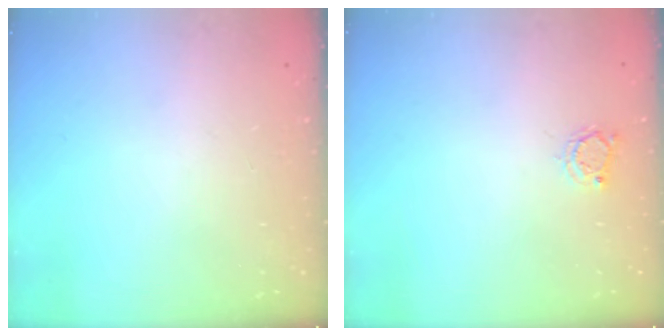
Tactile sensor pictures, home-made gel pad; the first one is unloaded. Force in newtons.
{"total": 2.8, "press": 2.8, "slide": 0.4}